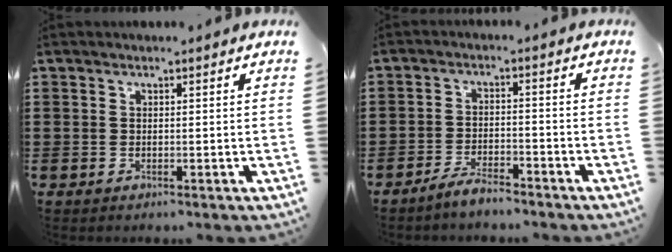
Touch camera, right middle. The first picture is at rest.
{"total": 3.6, "force": [-3.4, 0.5, 1.2], "torque": [-0.028, 0.008, -0.069]}